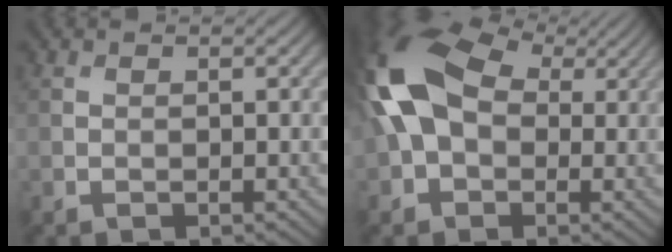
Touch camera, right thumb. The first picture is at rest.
{"total": 14.5, "force": [1.5, 9.7, 10.6], "torque": [-0.241, 0.007, 0.013]}